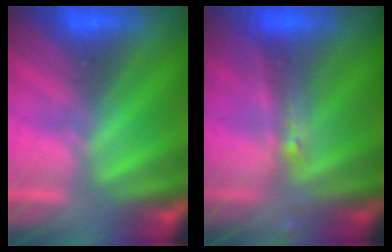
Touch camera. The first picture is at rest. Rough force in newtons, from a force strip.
{"total": 2.4}